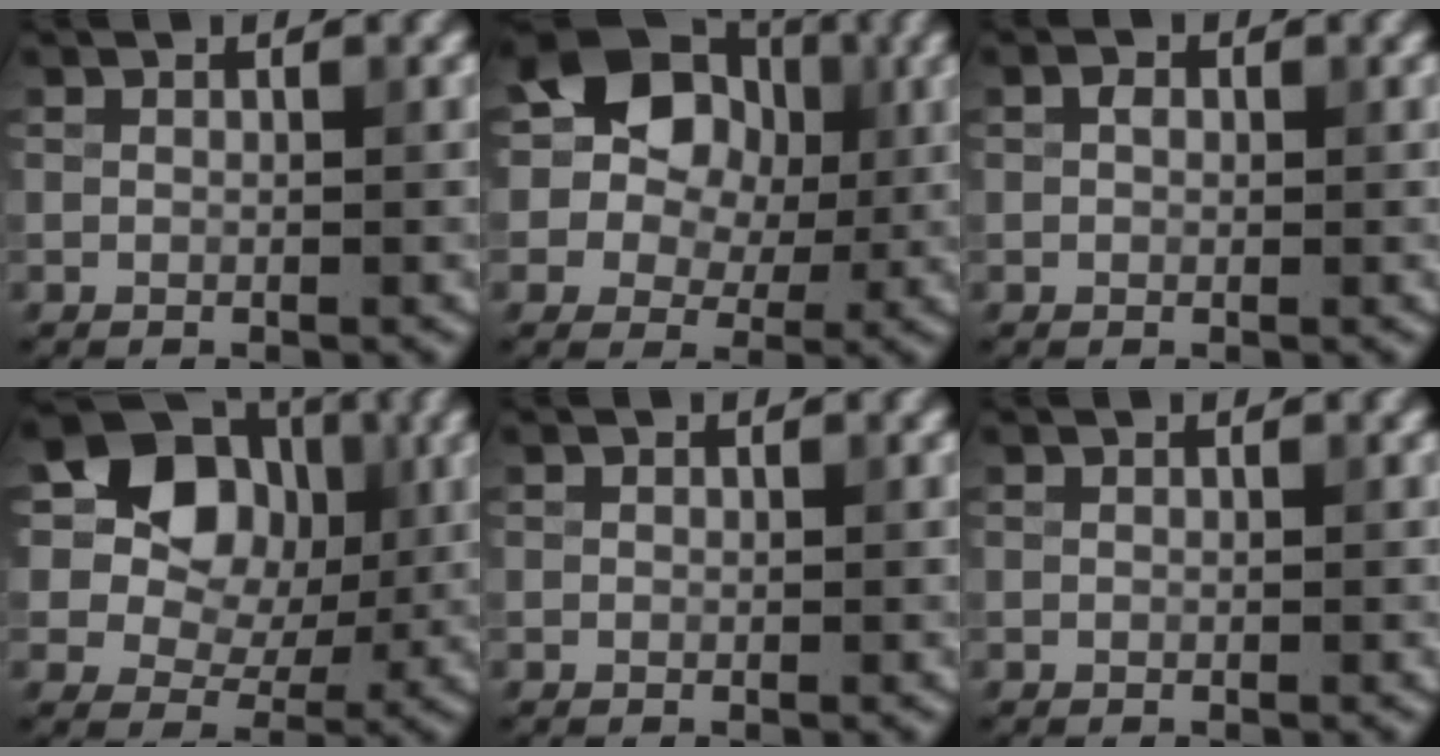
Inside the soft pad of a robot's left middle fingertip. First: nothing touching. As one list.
[{"total": 10.9, "force": [2.9, 8.9, 5.7], "torque": [-0.110, 0.047, 0.041]}, {"total": 0.6, "force": [0.1, 0.5, 0.4], "torque": [-0.005, 0.005, 0.001]}, {"total": 10.1, "force": [2.7, 7.9, 5.8], "torque": [-0.090, 0.024, 0.028]}, {"total": 0.0}, {"total": 0.0}]